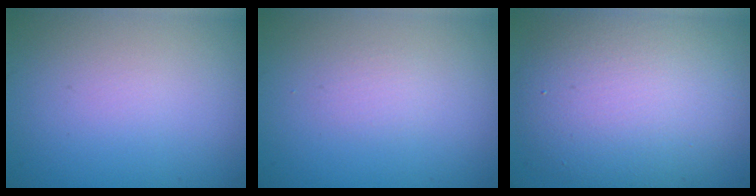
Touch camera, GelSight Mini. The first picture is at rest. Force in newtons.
{"total": 0.7, "press": 0.7, "slide": 0.1}
{"total": 8.8, "press": 8.8, "slide": 0.6}